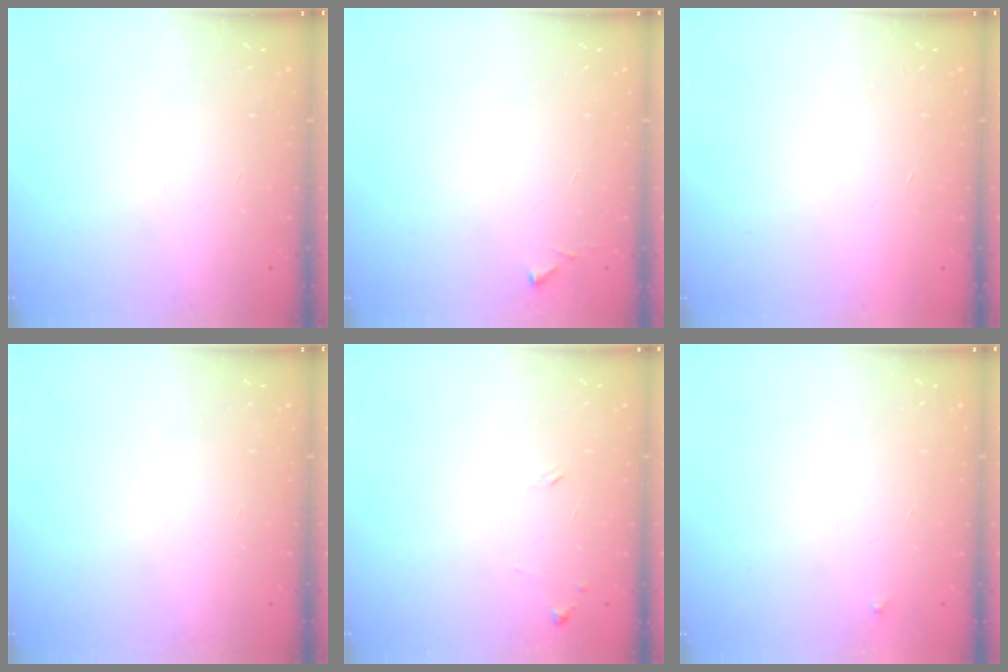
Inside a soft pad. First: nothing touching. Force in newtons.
{"total": 4.8, "press": 4.8, "slide": 0.6}
{"total": 1.7, "press": 1.7, "slide": 0.1}
{"total": 0.0}
{"total": 5.5, "press": 5.4, "slide": 0.4}
{"total": 2.5, "press": 2.4, "slide": 0.4}